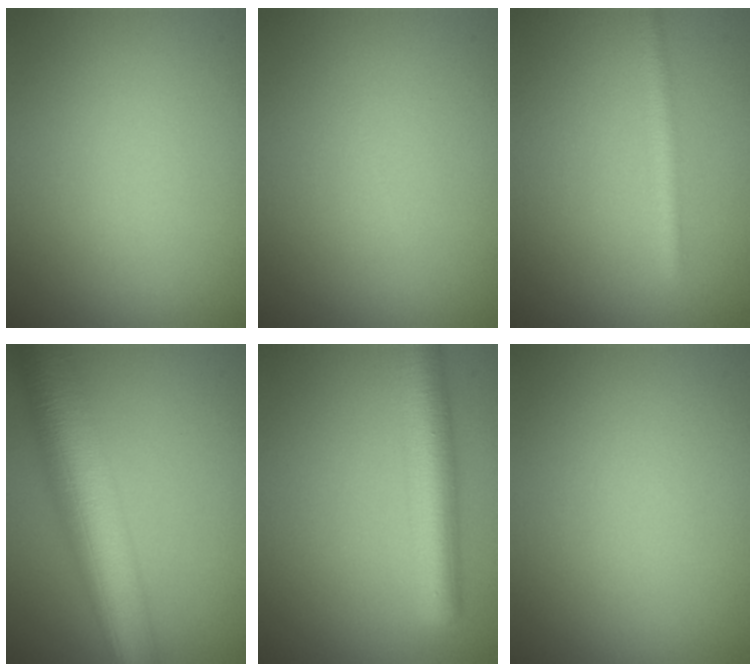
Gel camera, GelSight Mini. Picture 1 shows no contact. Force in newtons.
{"total": 0.0}
{"total": 2.2, "press": 2.1, "slide": 0.1}
{"total": 10.9, "press": 10.9, "slide": 0.4}
{"total": 5.7, "press": 5.7, "slide": 0.1}
{"total": 0.0}